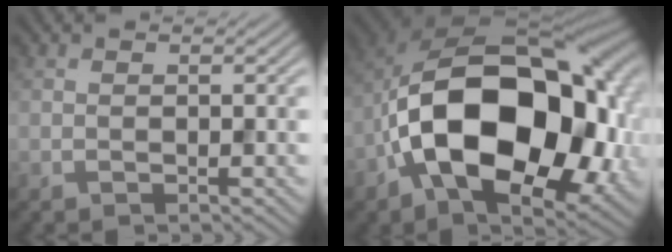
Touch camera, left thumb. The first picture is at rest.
{"total": 19.8, "force": [-3.6, 12.3, 15.1], "torque": [-0.274, -0.022, -0.048]}